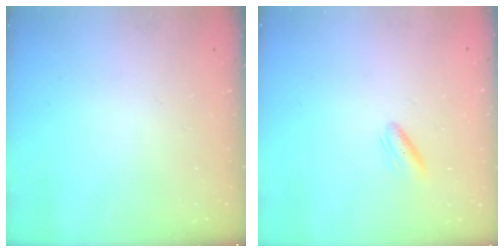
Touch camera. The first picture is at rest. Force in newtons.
{"total": 3.3, "press": 3.0, "slide": 1.3}